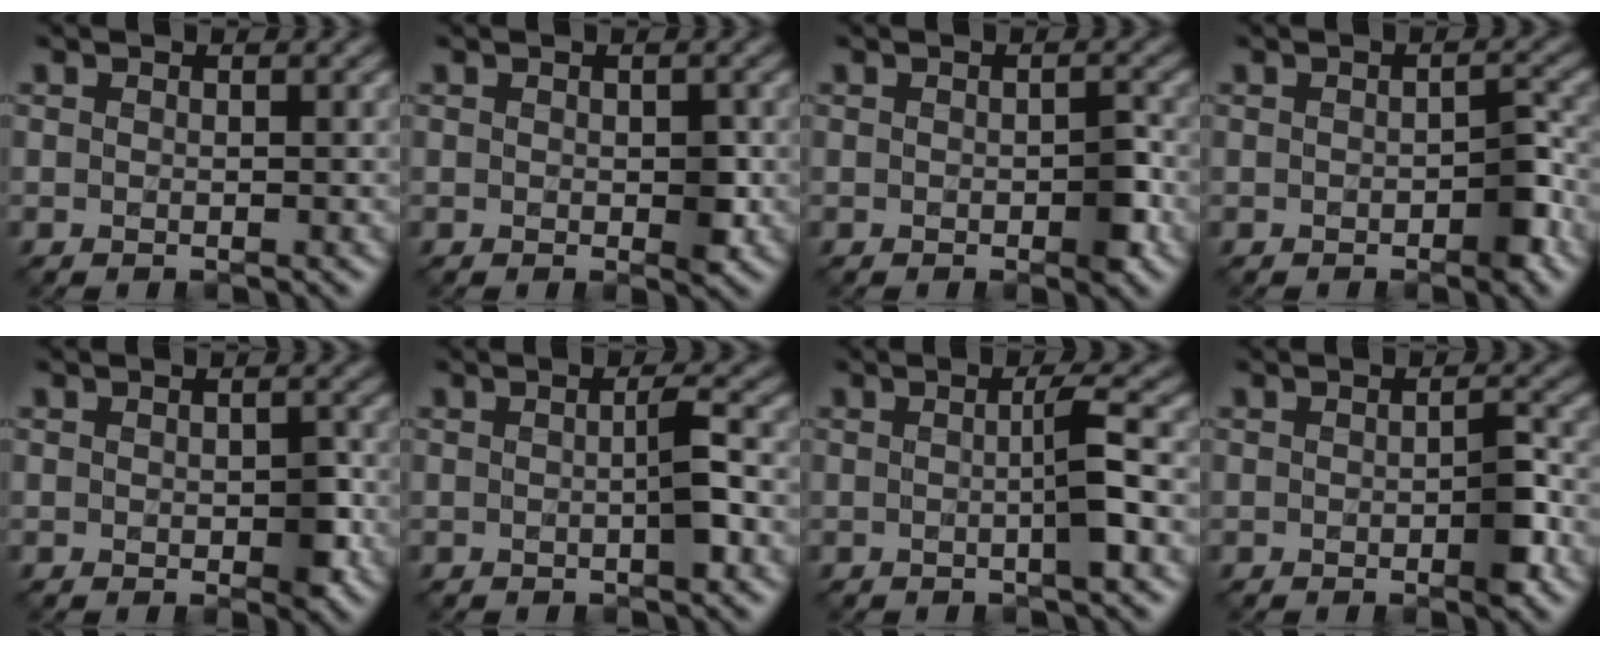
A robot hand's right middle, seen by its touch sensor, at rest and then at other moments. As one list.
[{"total": 1.7, "force": [-0.2, 0.9, 1.4], "torque": [-0.016, -0.004, 0.000]}, {"total": 2.1, "force": [-0.5, 0.9, 1.8], "torque": [-0.023, -0.001, -0.008]}, {"total": 2.3, "force": [-0.9, 1.0, 1.8], "torque": [-0.023, 0.004, -0.013]}, {"total": 2.1, "force": [-0.3, 1.2, 1.7], "torque": [-0.024, -0.005, -0.003]}, {"total": 2.3, "force": [-0.3, 0.2, 2.3], "torque": [-0.039, 0.003, -0.007]}, {"total": 3.0, "force": [-0.2, 0.3, 3.0], "torque": [-0.048, 0.002, -0.009]}, {"total": 2.4, "force": [-0.8, 0.7, 2.2], "torque": [-0.031, 0.000, -0.012]}]